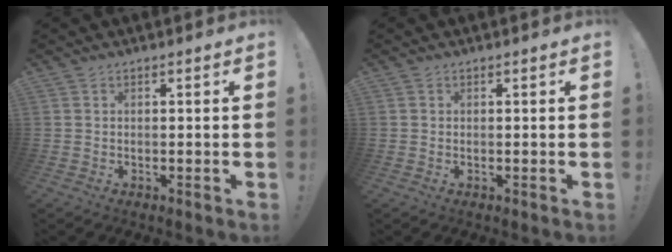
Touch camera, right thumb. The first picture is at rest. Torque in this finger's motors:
{"motor_torque": [-0.05, 0.40, -0.02, 0.10, 0.02]}